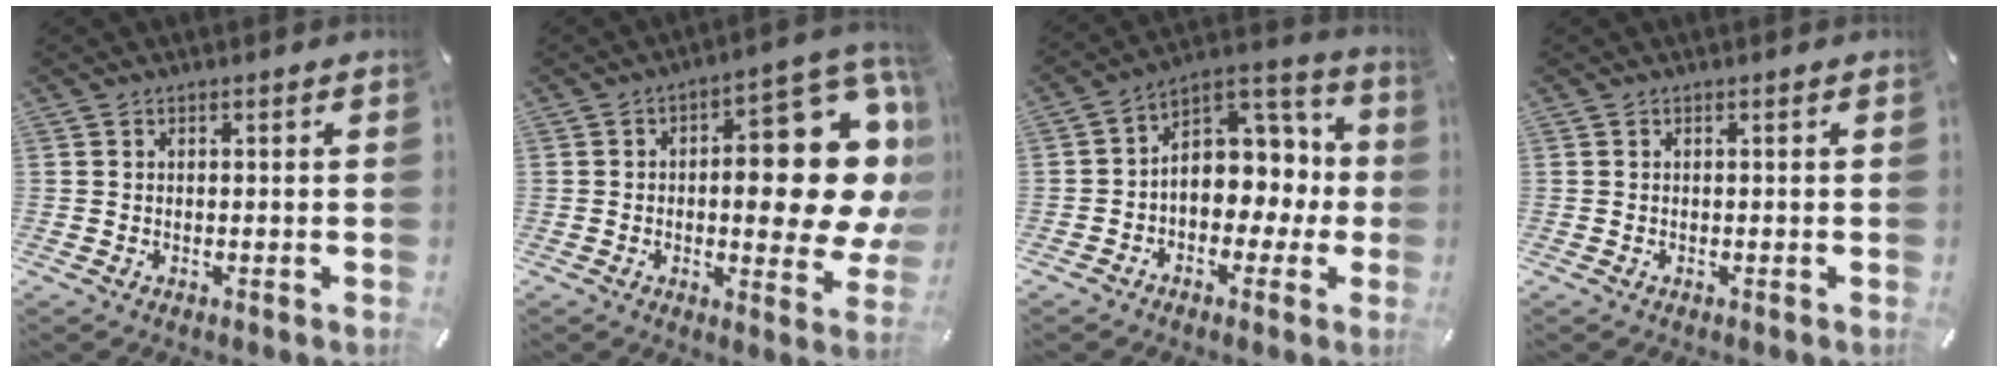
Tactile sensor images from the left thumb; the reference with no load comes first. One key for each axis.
{"total": 22.7, "fx": 4.3, "fy": 9.9, "fz": 20.0, "tx": -0.243, "ty": -0.054, "tz": 0.076}
{"total": 10.4, "fx": 0.1, "fy": 9.0, "fz": 5.3, "tx": -0.063, "ty": -0.009, "tz": 0.008}
{"total": 0.0}